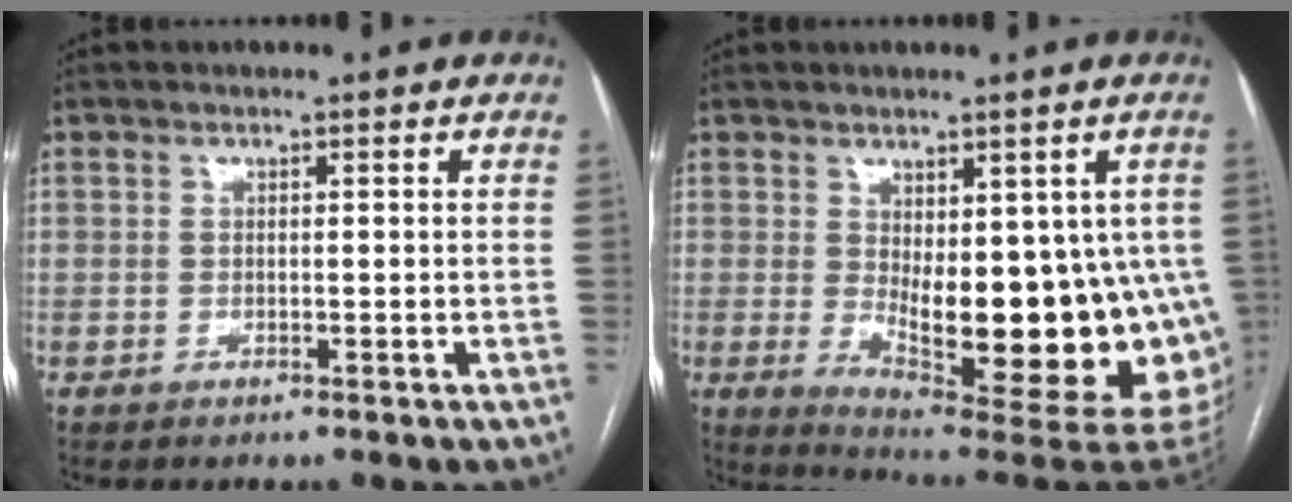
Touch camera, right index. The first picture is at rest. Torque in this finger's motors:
{"motor_torque": [1.92, -0.21, 0.94, 0.19]}